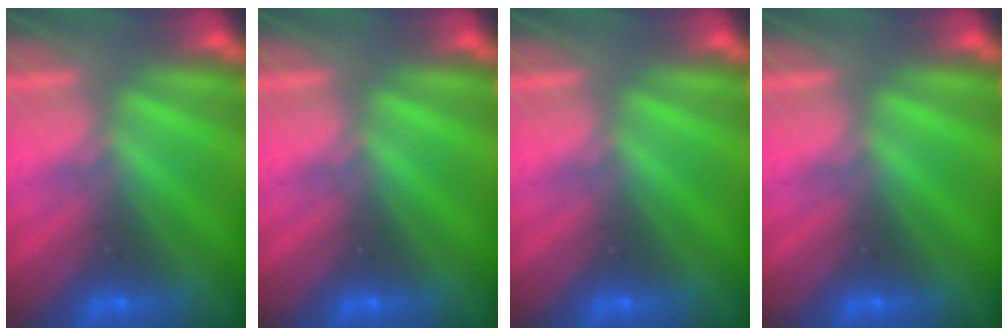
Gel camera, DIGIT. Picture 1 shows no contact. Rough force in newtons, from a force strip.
{"total": 0.0}
{"total": 0.0}
{"total": 0.0}